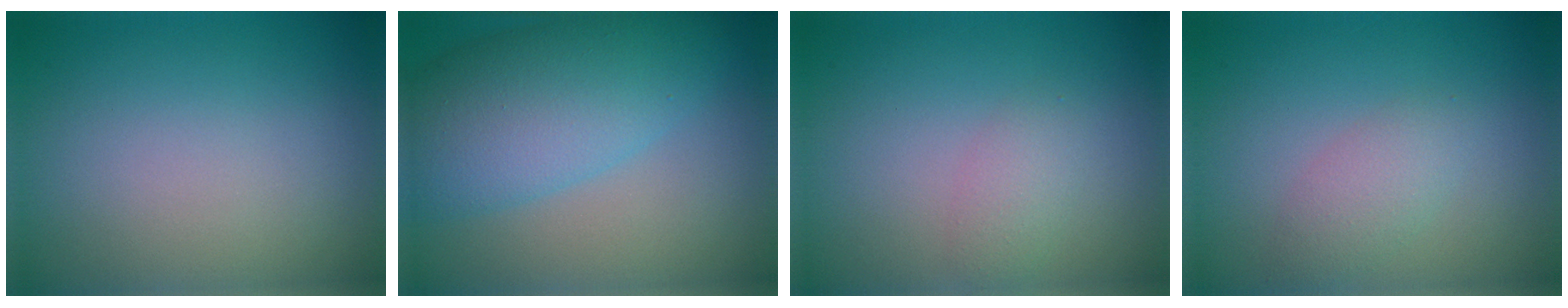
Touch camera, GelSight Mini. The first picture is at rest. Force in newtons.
{"total": 8.0, "press": 8.0, "slide": 0.1}
{"total": 1.6, "press": 1.6, "slide": 0.1}
{"total": 2.0, "press": 2.0, "slide": 0.1}